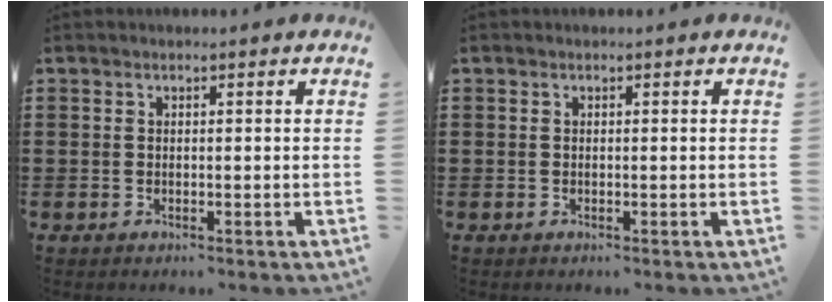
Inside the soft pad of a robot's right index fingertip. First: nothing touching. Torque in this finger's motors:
{"motor_torque": [-0.47, 1.67, 0.00, -0.01]}